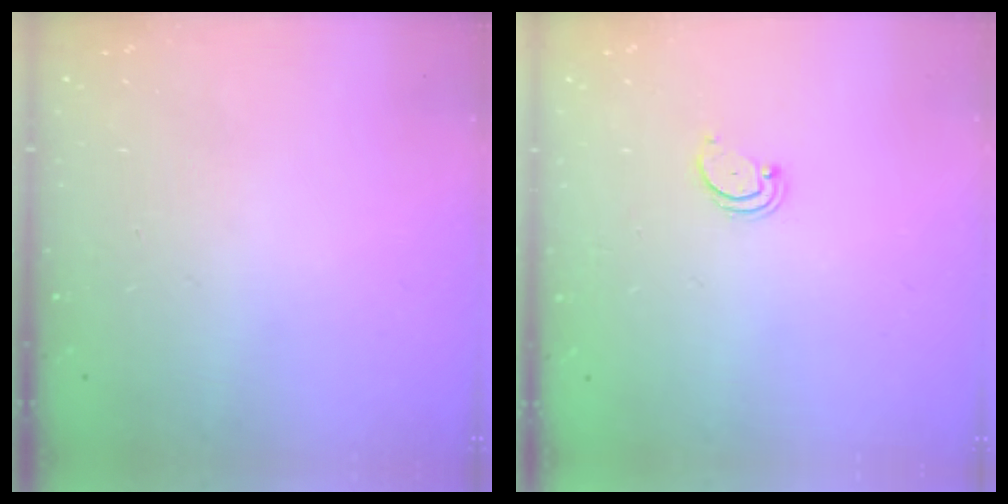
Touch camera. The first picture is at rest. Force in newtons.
{"total": 2.0, "press": 2.0, "slide": 0.2}